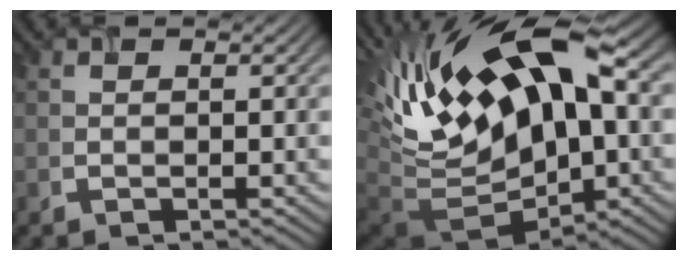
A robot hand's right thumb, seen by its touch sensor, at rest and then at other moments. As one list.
[{"total": 19.6, "force": [4.5, 9.3, 16.6], "torque": [-0.330, 0.000, 0.091]}]